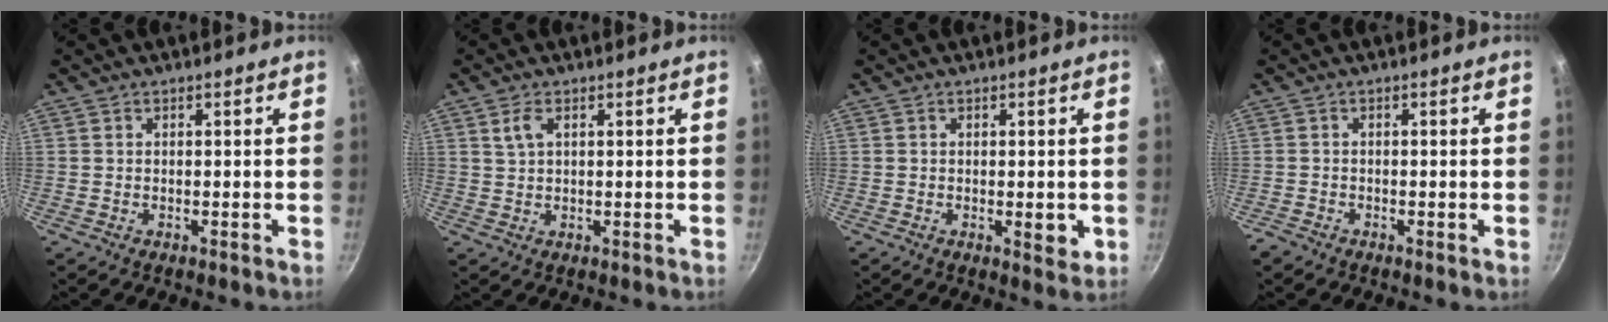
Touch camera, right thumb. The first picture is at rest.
{"total": 2.7, "force": [1.1, 1.4, 2.0], "torque": [-0.037, -0.002, 0.023]}
{"total": 3.2, "force": [-0.4, 1.5, 2.8], "torque": [-0.035, -0.007, -0.004]}
{"total": 1.2, "force": [-1.0, 0.6, 0.3], "torque": [-0.014, 0.003, -0.023]}